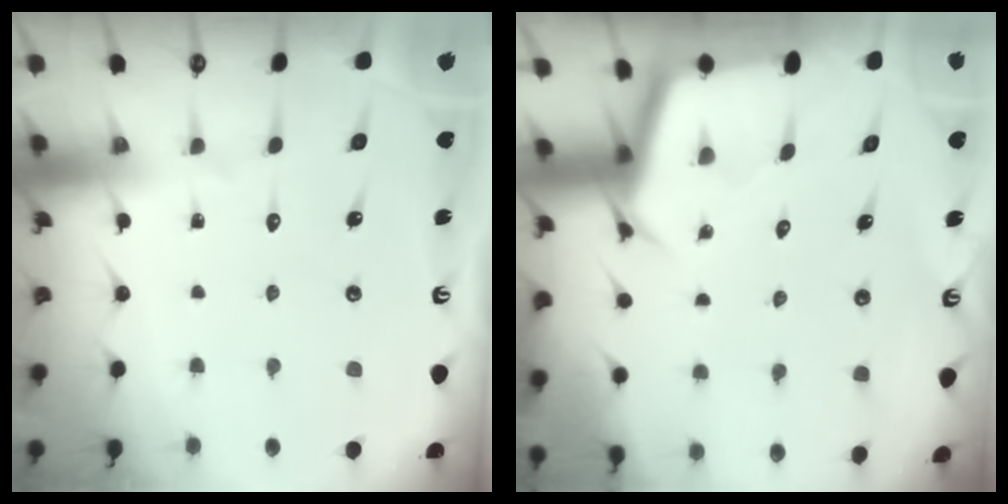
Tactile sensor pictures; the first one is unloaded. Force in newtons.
{"total": 3.0, "press": 3.0, "slide": 0.0}